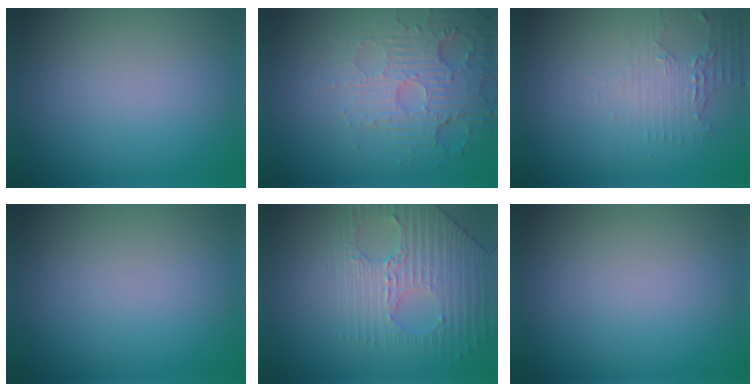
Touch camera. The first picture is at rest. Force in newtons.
{"total": 5.7, "press": 3.6, "slide": 4.4}
{"total": 2.0, "press": 1.6, "slide": 1.1}
{"total": 0.0}
{"total": 4.0, "press": 3.5, "slide": 1.9}
{"total": 0.0}